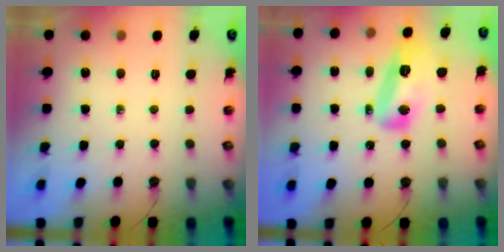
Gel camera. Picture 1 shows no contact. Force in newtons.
{"total": 12.5, "press": 12.5, "slide": 1.2}